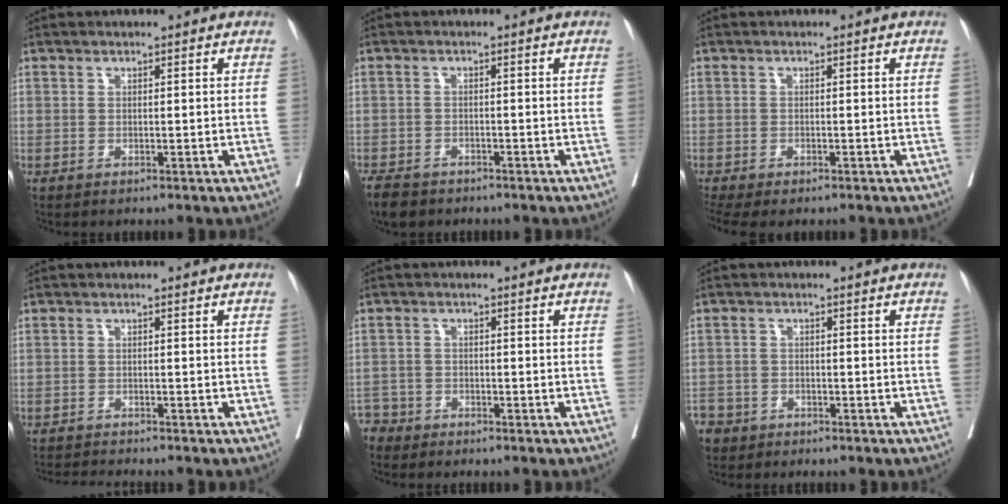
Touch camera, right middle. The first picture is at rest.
{"total": 4.0, "force": [-3.3, 2.0, 1.3], "torque": [-0.023, -0.003, -0.054]}
{"total": 5.6, "force": [-3.9, 2.3, 3.2], "torque": [-0.070, -0.005, -0.061]}
{"total": 3.2, "force": [-3.1, -0.7, 0.5], "torque": [-0.003, -0.015, -0.051]}
{"total": 3.1, "force": [-2.7, 1.2, -0.8], "torque": [0.010, -0.002, -0.059]}
{"total": 4.6, "force": [-3.4, 3.0, 0.2], "torque": [-0.010, 0.003, -0.065]}